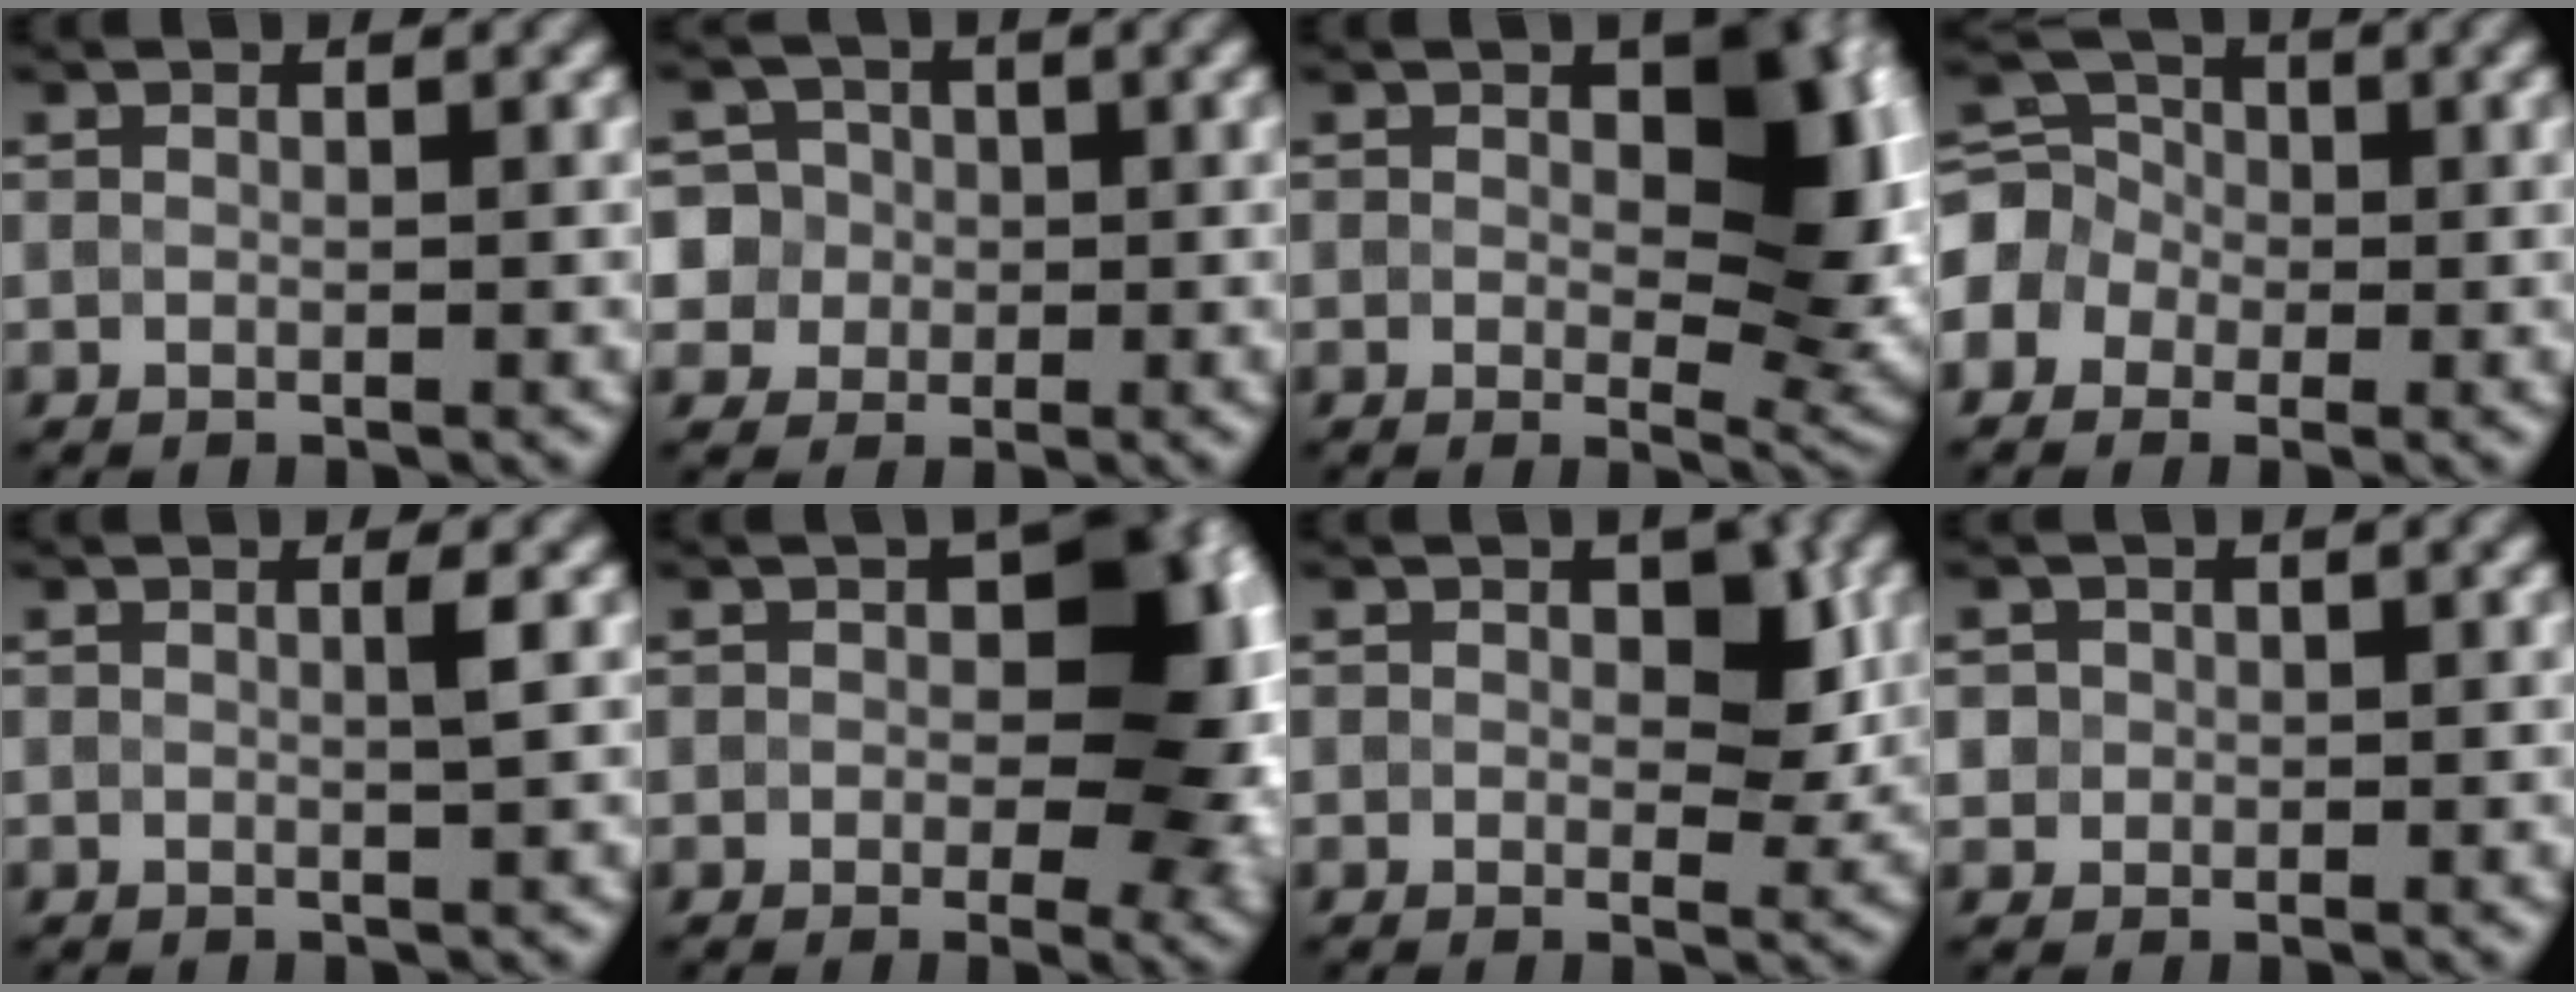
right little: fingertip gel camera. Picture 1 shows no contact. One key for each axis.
{"total": 7.7, "fx": 0.8, "fy": 7.4, "fz": 2.1, "tx": -0.055, "ty": 0.031, "tz": -0.004}
{"total": 9.1, "fx": 1.3, "fy": 5.0, "fz": 7.5, "tx": -0.087, "ty": -0.003, "tz": 0.018}
{"total": 4.9, "fx": -1.3, "fy": 4.2, "fz": 2.0, "tx": -0.030, "ty": 0.015, "tz": -0.043}
{"total": 0.8, "fx": 0.2, "fy": -0.2, "fz": 0.7, "tx": -0.015, "ty": 0.000, "tz": 0.002}
{"total": 11.7, "fx": 0.7, "fy": 7.3, "fz": 9.1, "tx": -0.082, "ty": 0.006, "tz": 0.007}
{"total": 3.7, "fx": 0.5, "fy": 2.2, "fz": 2.9, "tx": -0.034, "ty": -0.003, "tz": 0.002}
{"total": 1.8, "fx": 0.4, "fy": 1.7, "fz": 0.3, "tx": 0.006, "ty": 0.005, "tz": 0.004}